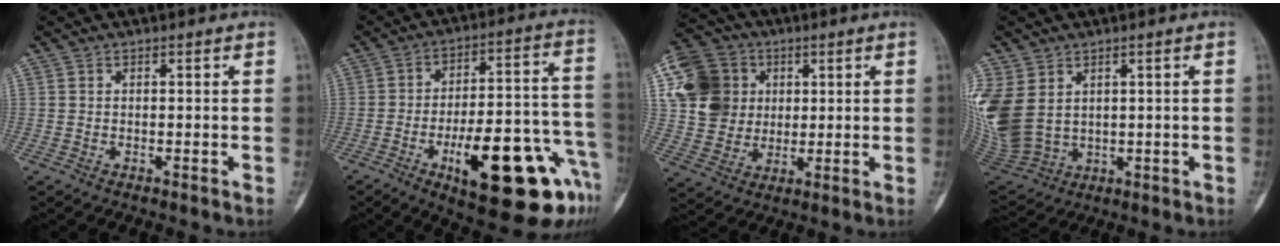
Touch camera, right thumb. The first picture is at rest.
{"total": 23.8, "force": [-10.1, 7.7, 20.1], "torque": [-0.240, 0.052, -0.133]}
{"total": 16.6, "force": [4.1, 14.4, 7.2], "torque": [-0.119, 0.013, 0.076]}
{"total": 12.7, "force": [3.3, 9.6, 7.7], "torque": [-0.183, -0.012, 0.094]}